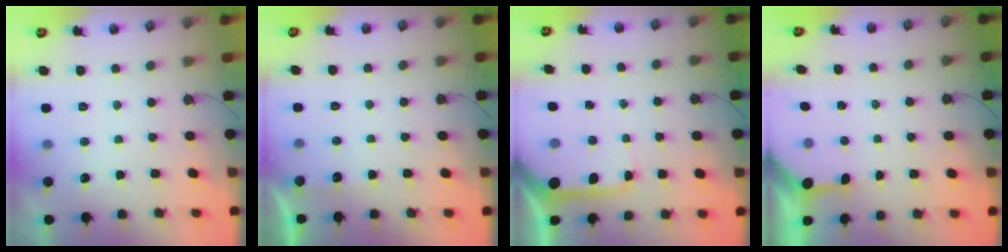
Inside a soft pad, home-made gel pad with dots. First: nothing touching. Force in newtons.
{"total": 2.6, "press": 2.6, "slide": 0.5}
{"total": 9.7, "press": 9.6, "slide": 1.0}
{"total": 3.6, "press": 3.6, "slide": 0.4}